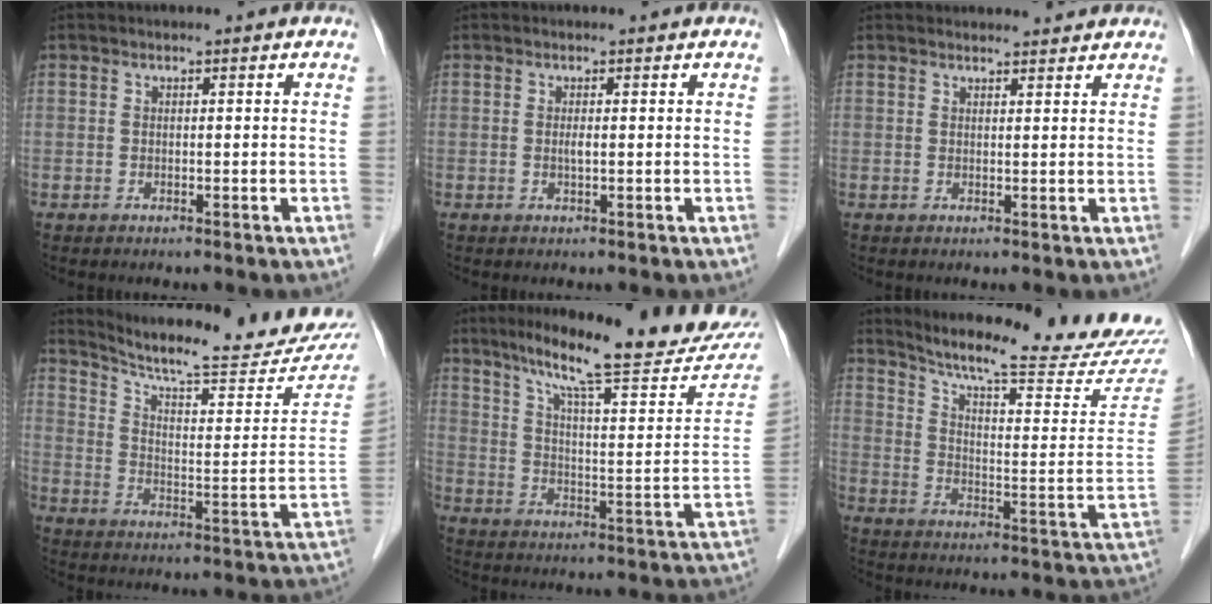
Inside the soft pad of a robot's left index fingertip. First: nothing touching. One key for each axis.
{"total": 0.8, "fx": 0.1, "fy": 0.1, "fz": 0.8, "tx": -0.019, "ty": -0.001, "tz": 0.001}
{"total": 5.1, "fx": 5.0, "fy": 0.9, "fz": 0.7, "tx": -0.007, "ty": 0.016, "tz": 0.056}
{"total": 22.8, "fx": 20.8, "fy": 2.5, "fz": 8.9, "tx": -0.131, "ty": -0.053, "tz": 0.276}
{"total": 23.4, "fx": 19.4, "fy": 2.0, "fz": 12.9, "tx": -0.188, "ty": -0.032, "tz": 0.268}
{"total": 23.7, "fx": 22.0, "fy": 0.4, "fz": 8.8, "tx": -0.136, "ty": -0.085, "tz": 0.286}